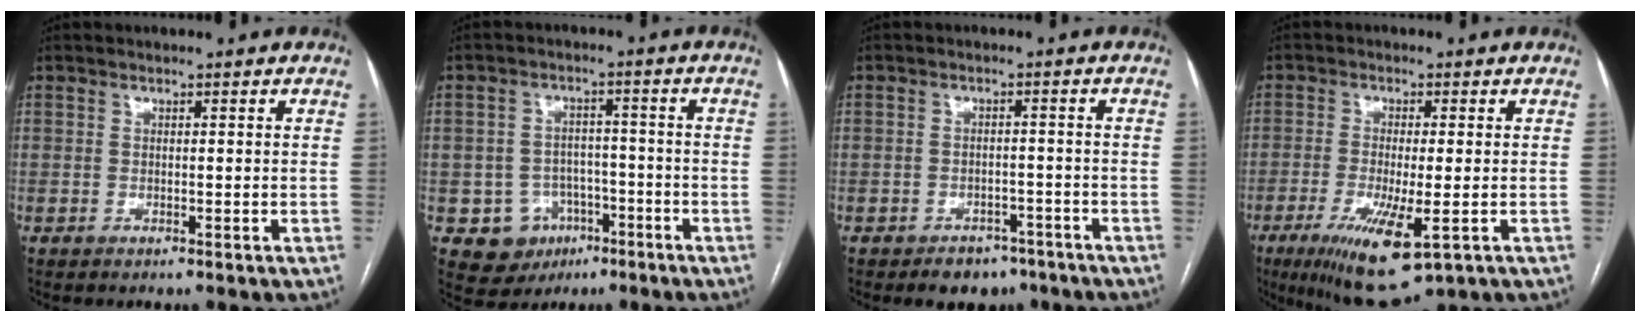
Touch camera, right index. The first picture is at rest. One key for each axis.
{"total": 7.7, "fx": -3.2, "fy": 6.9, "fz": 1.5, "tx": -0.020, "ty": 0.012, "tz": -0.040}
{"total": 4.8, "fx": -3.5, "fy": 3.1, "fz": 1.1, "tx": -0.006, "ty": 0.008, "tz": -0.047}
{"total": 10.8, "fx": -4.5, "fy": 2.3, "fz": 9.6, "tx": -0.171, "ty": -0.032, "tz": -0.068}